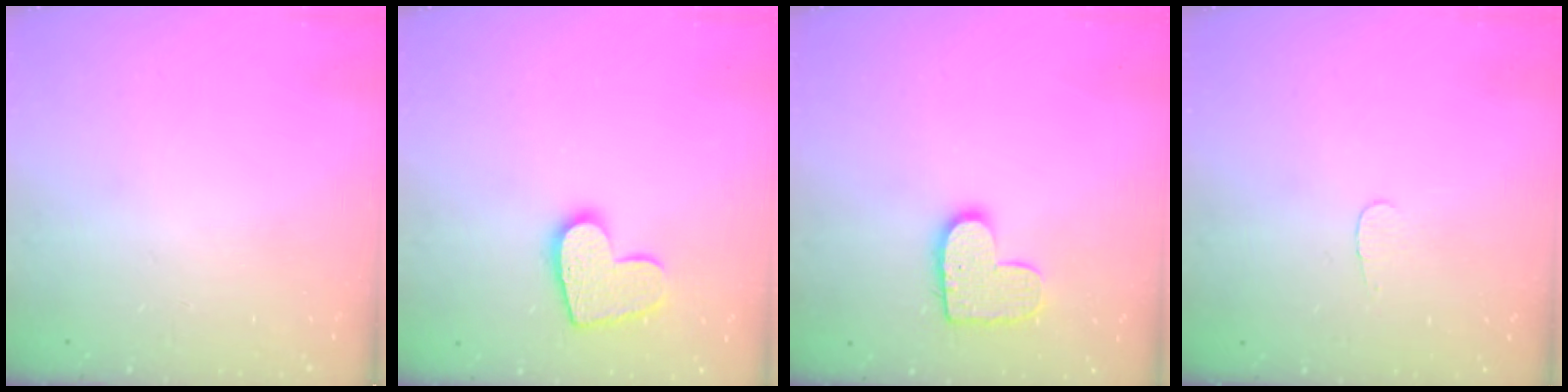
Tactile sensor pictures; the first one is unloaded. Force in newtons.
{"total": 12.1, "press": 12.0, "slide": 0.8}
{"total": 11.2, "press": 11.2, "slide": 0.7}
{"total": 2.8, "press": 2.8, "slide": 0.3}